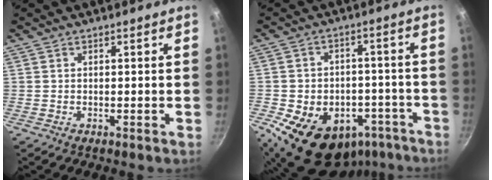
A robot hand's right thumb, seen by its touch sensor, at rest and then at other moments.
{"total": 20.1, "force": [-10.7, 13.7, 10.1], "torque": [-0.124, 0.048, -0.131]}